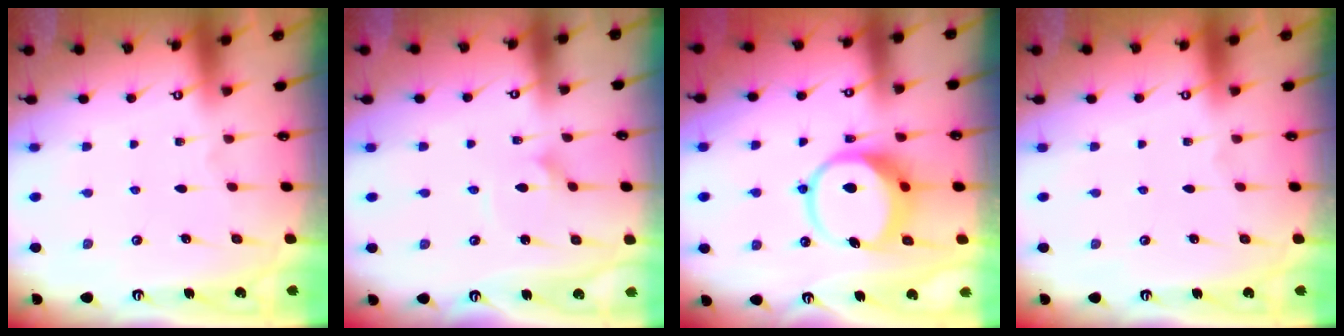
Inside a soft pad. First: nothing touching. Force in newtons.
{"total": 2.6, "press": 2.6, "slide": 0.2}
{"total": 11.4, "press": 11.2, "slide": 1.8}
{"total": 0.0}